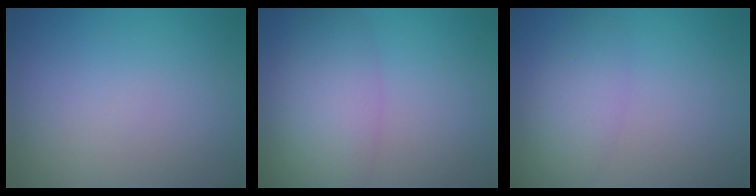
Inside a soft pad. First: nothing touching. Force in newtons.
{"total": 5.0, "press": 5.0, "slide": 0.3}
{"total": 2.8, "press": 2.8, "slide": 0.0}